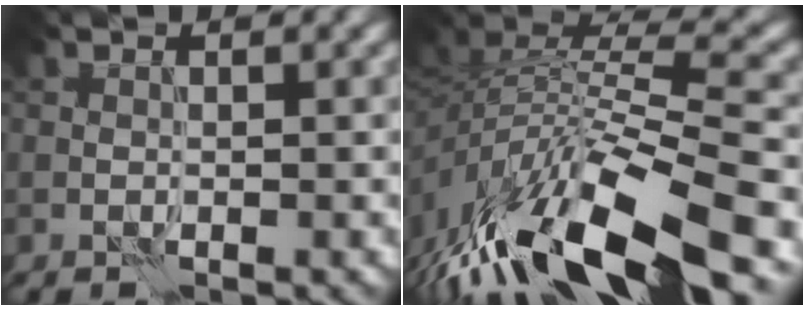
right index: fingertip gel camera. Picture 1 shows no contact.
{"total": 13.4, "force": [-7.1, 5.0, 10.1], "torque": [-0.202, 0.007, -0.122]}